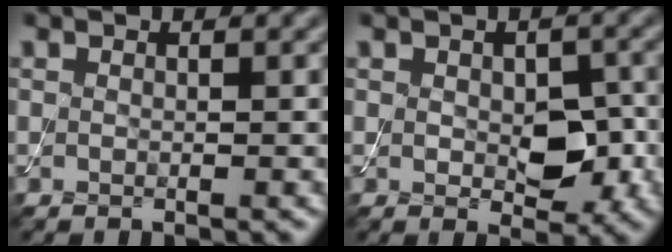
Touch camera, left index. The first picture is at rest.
{"total": 4.6, "force": [-0.4, 2.7, 3.7], "torque": [-0.058, -0.008, 0.000]}